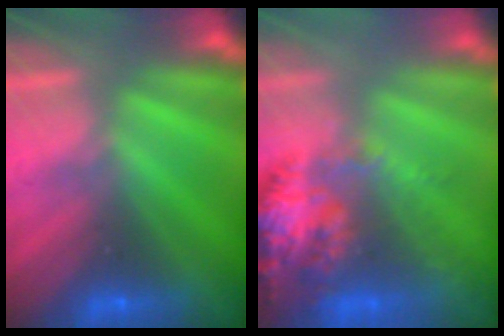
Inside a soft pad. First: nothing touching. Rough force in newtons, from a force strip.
{"total": 8.0}